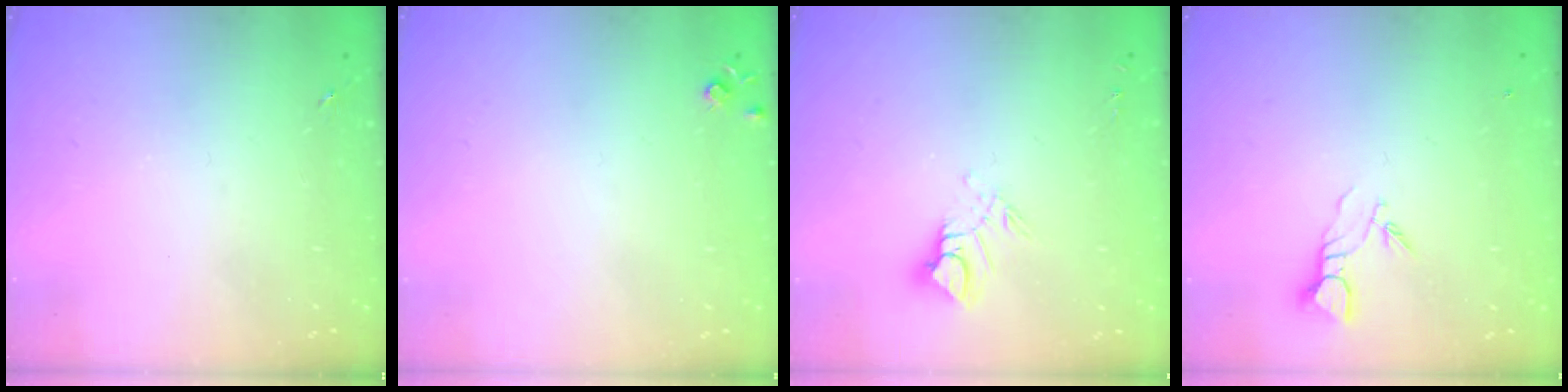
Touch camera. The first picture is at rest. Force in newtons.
{"total": 4.3, "press": 4.3, "slide": 0.7}
{"total": 8.6, "press": 8.6, "slide": 0.9}
{"total": 3.8, "press": 3.8, "slide": 0.3}